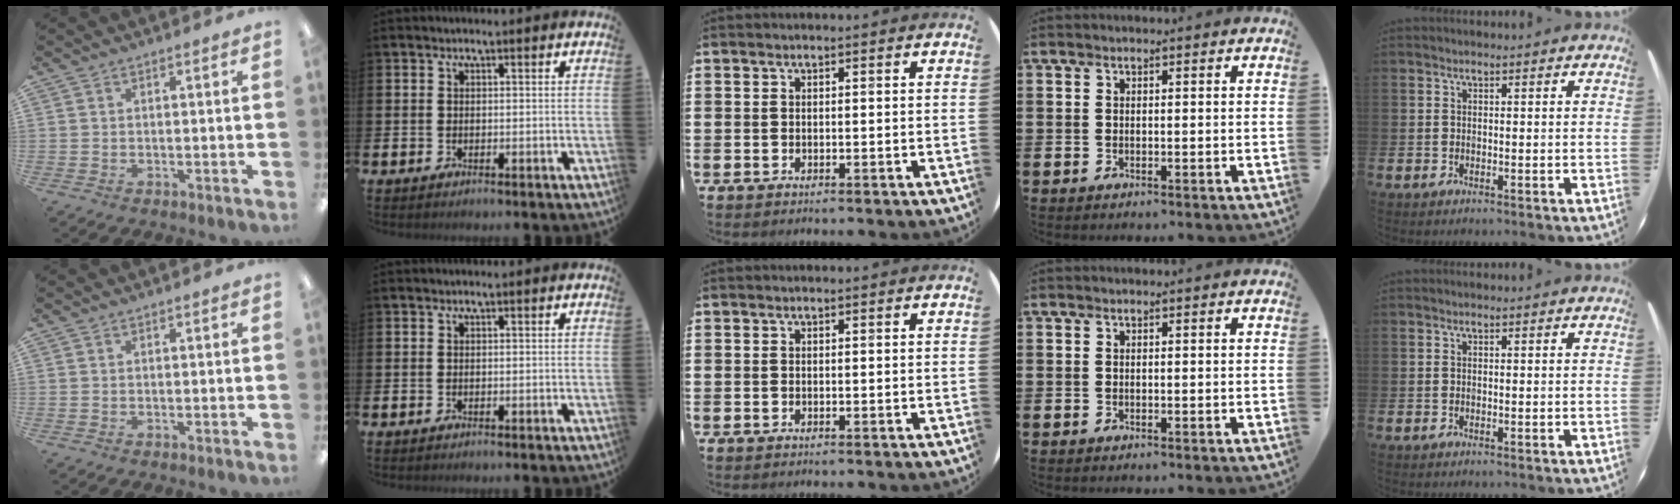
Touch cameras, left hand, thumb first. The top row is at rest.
{}